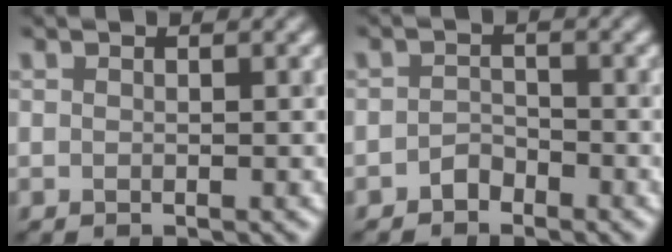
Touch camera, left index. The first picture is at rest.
{"total": 1.2, "force": [-1.0, 0.6, 0.2], "torque": [-0.002, 0.011, -0.021]}